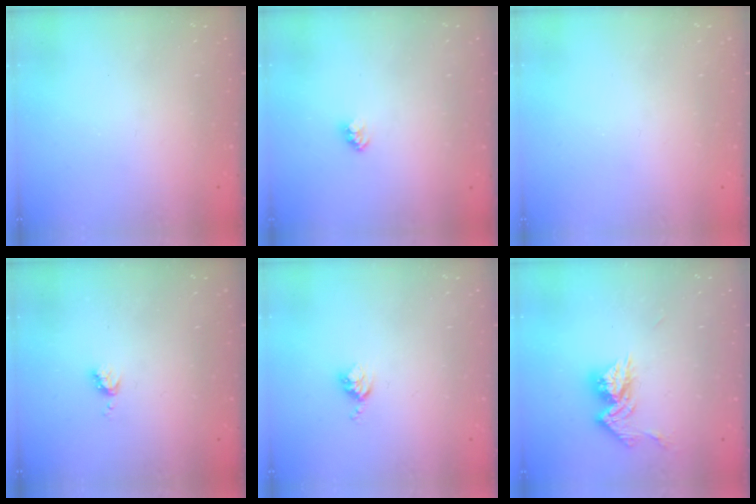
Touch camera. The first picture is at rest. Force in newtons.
{"total": 2.3, "press": 2.3, "slide": 0.1}
{"total": 0.0}
{"total": 3.8, "press": 3.7, "slide": 0.6}
{"total": 3.6, "press": 3.6, "slide": 0.6}
{"total": 11.5, "press": 11.4, "slide": 1.0}